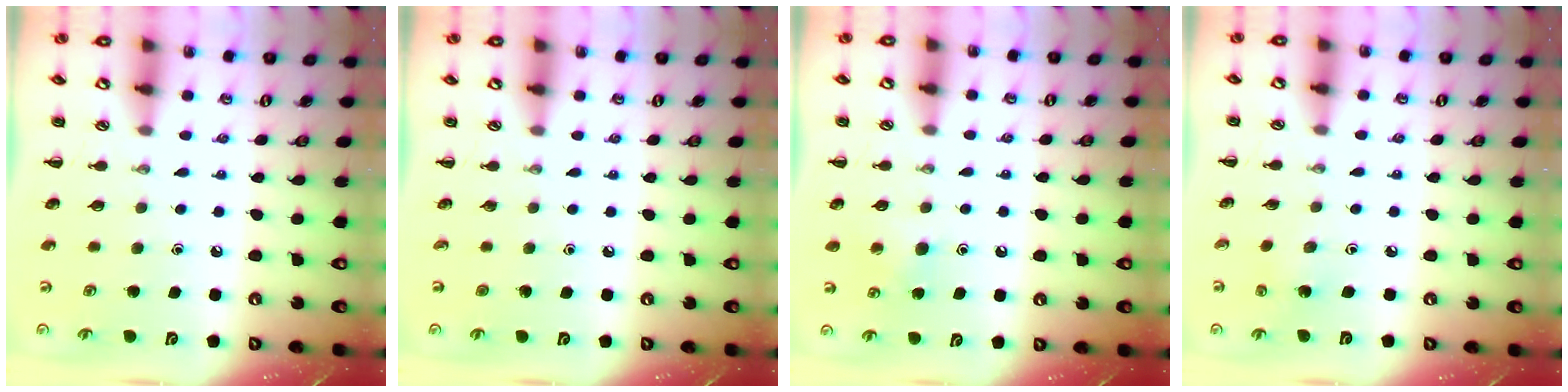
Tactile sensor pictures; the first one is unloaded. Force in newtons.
{"total": 0.0}
{"total": 4.4, "press": 4.1, "slide": 1.5}
{"total": 1.9, "press": 1.9, "slide": 0.4}